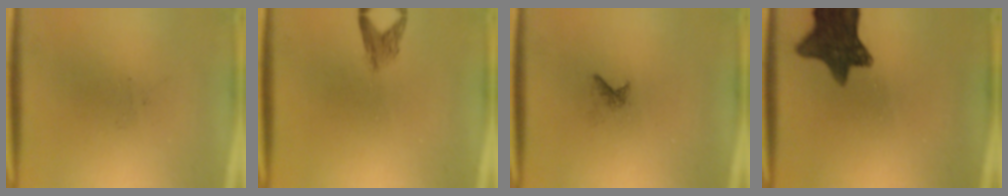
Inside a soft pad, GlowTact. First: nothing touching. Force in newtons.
{"total": 2.0}
{"total": 0.6}
{"total": 10.9}